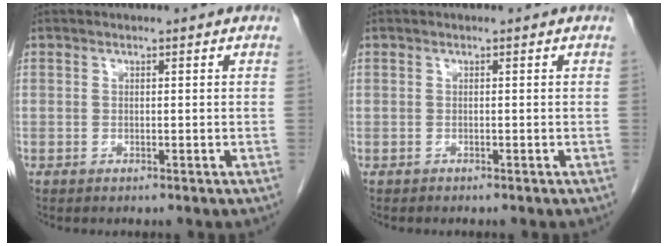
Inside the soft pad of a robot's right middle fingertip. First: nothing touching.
{"total": 0.5, "force": [-0.5, 0.2, 0.1], "torque": [-0.009, 0.000, -0.008]}